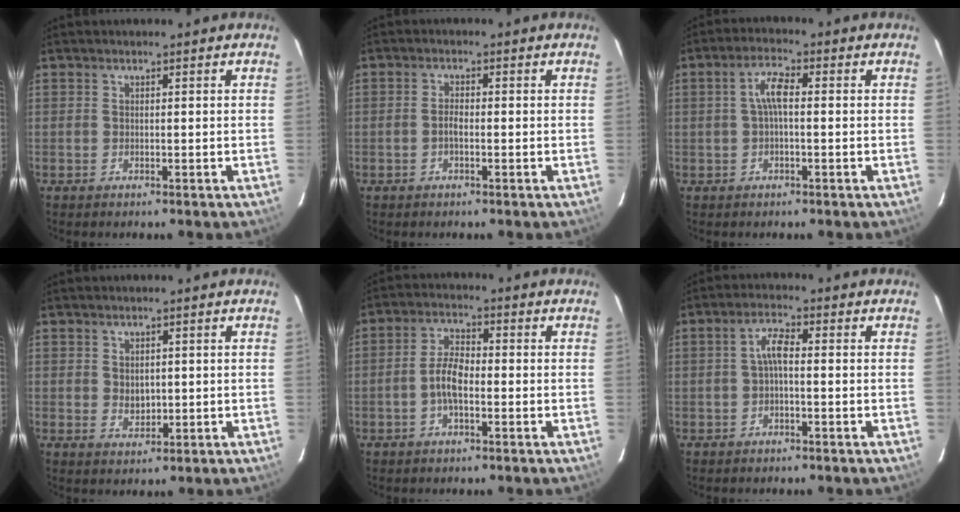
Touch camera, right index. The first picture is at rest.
{"total": 2.0, "force": [-0.6, 0.8, 1.7], "torque": [-0.036, 0.005, -0.012]}
{"total": 4.0, "force": [0.0, 1.2, 3.8], "torque": [-0.077, 0.012, 0.001]}
{"total": 3.1, "force": [0.3, 2.4, 1.9], "torque": [-0.030, 0.001, 0.009]}
{"total": 5.3, "force": [-1.5, 2.2, 4.6], "torque": [-0.097, 0.013, -0.030]}
{"total": 3.2, "force": [-0.5, 0.9, 3.0], "torque": [-0.062, 0.012, -0.010]}